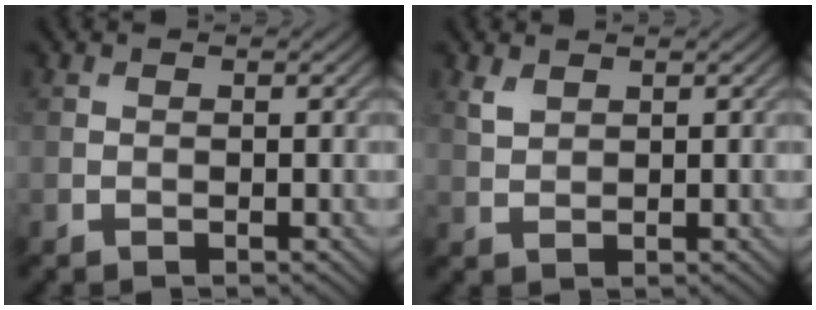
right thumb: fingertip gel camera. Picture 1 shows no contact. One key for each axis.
{"total": 1.7, "fx": 1.2, "fy": 0.8, "fz": 0.9, "tx": -0.026, "ty": -0.002, "tz": 0.030}